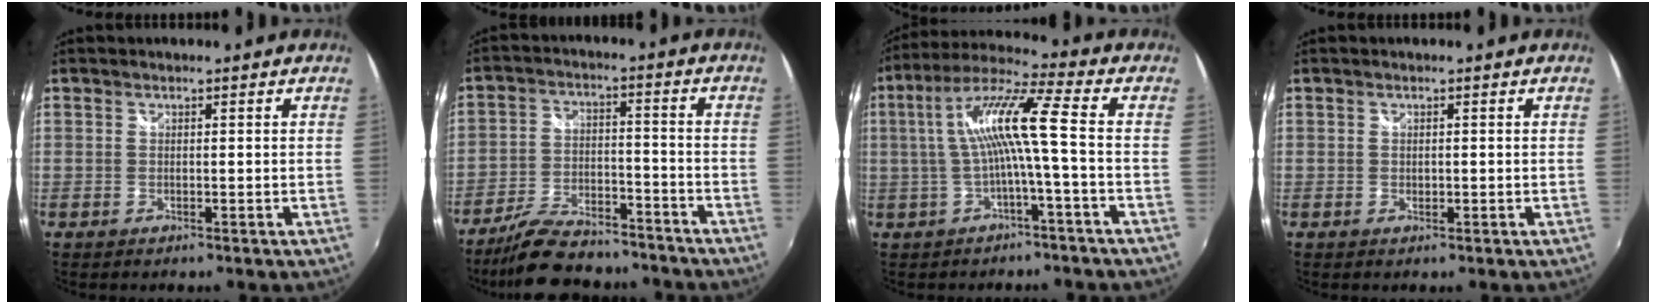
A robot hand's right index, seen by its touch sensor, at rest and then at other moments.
{"total": 16.2, "force": [-13.7, 5.4, 6.8], "torque": [-0.143, -0.004, -0.208]}
{"total": 10.7, "force": [-1.1, -0.3, 10.7], "torque": [-0.212, 0.016, -0.014]}
{"total": 0.6, "force": [0.0, 0.4, 0.4], "torque": [-0.006, 0.001, 0.001]}